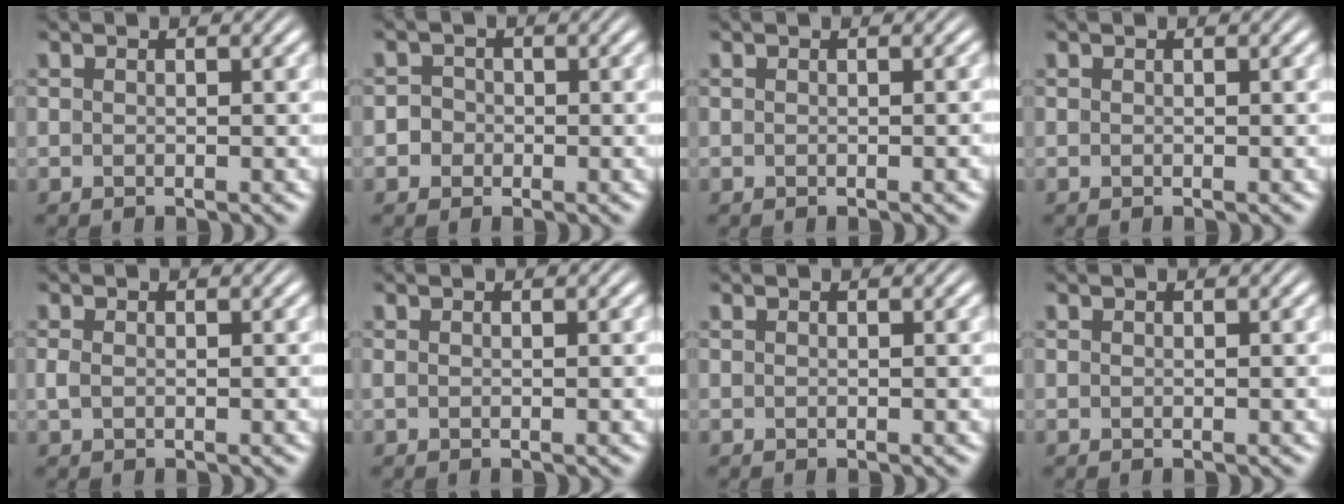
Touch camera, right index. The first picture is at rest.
{"total": 3.7, "force": [-0.8, 3.5, 0.6], "torque": [-0.024, -0.009, -0.021]}
{"total": 0.0}
{"total": 0.0}
{"total": 0.8, "force": [-0.3, 0.5, 0.5], "torque": [-0.019, -0.008, 0.001]}
{"total": 0.6, "force": [-0.1, 0.5, 0.3], "torque": [-0.008, -0.001, -0.003]}
{"total": 0.0}
{"total": 0.0}